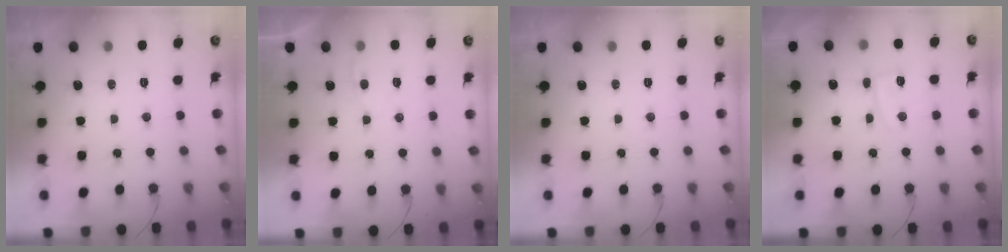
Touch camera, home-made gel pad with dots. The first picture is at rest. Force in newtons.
{"total": 3.0, "press": 3.0, "slide": 0.3}
{"total": 0.0}
{"total": 3.4, "press": 3.4, "slide": 0.4}